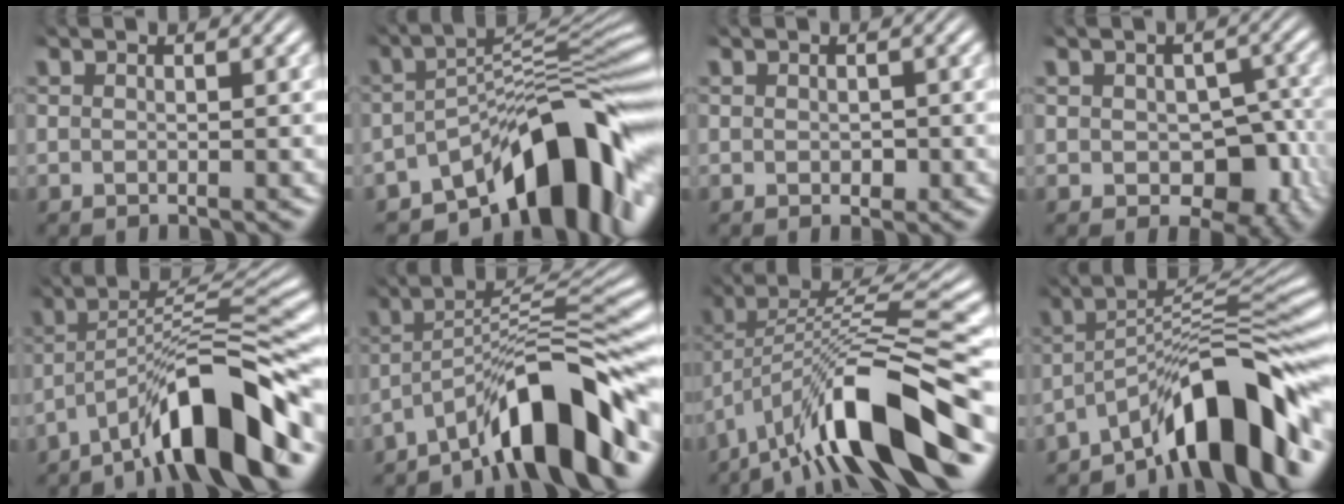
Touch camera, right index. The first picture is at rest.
{"total": 12.1, "force": [-5.4, 4.7, 9.8], "torque": [-0.136, -0.008, -0.073]}
{"total": 0.6, "force": [-0.2, 0.4, 0.4], "torque": [-0.009, -0.009, 0.002]}
{"total": 5.0, "force": [-1.6, 3.5, 3.1], "torque": [-0.046, -0.027, -0.009]}
{"total": 8.8, "force": [-3.5, 1.8, 7.8], "torque": [-0.116, 0.004, -0.051]}
{"total": 9.5, "force": [-4.1, 2.4, 8.2], "torque": [-0.123, 0.000, -0.060]}
{"total": 8.5, "force": [-2.5, 3.0, 7.6], "torque": [-0.133, -0.010, -0.028]}
{"total": 10.8, "force": [-4.8, 3.6, 9.1], "torque": [-0.137, -0.009, -0.064]}